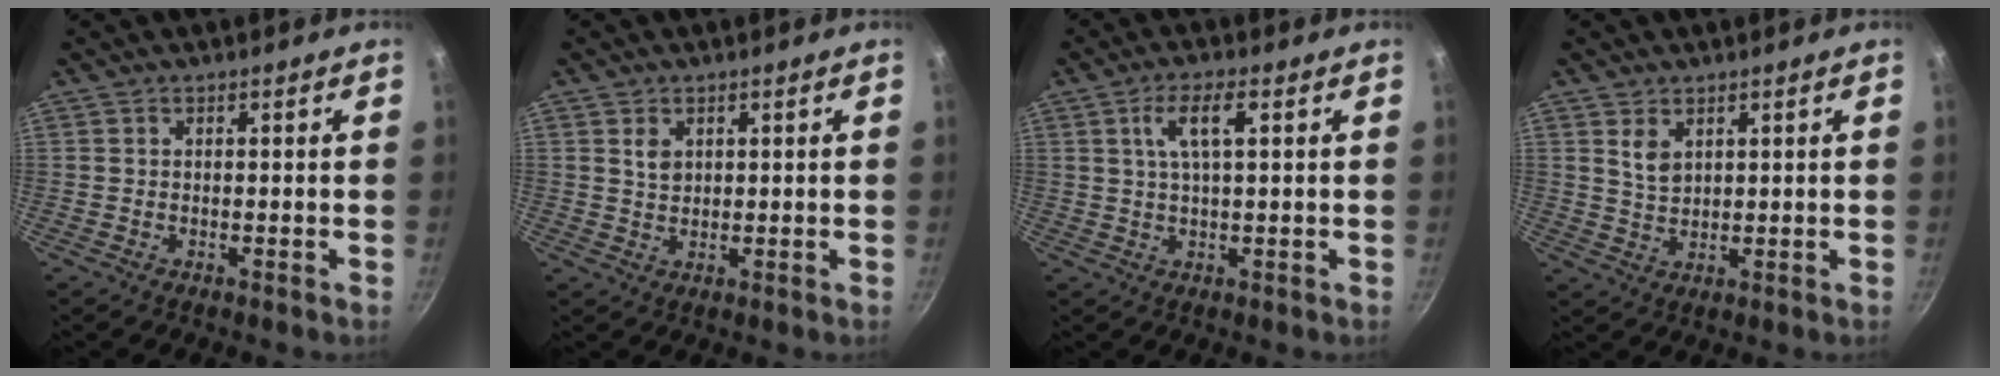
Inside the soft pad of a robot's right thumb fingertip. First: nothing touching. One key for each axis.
{"total": 2.7, "fx": 1.1, "fy": 1.9, "fz": 1.6, "tx": -0.022, "ty": -0.003, "tz": 0.023}
{"total": 6.0, "fx": 2.0, "fy": 1.7, "fz": 5.4, "tx": -0.106, "ty": 0.007, "tz": 0.036}
{"total": 3.9, "fx": 1.9, "fy": 2.3, "fz": 2.4, "tx": -0.041, "ty": -0.013, "tz": 0.042}